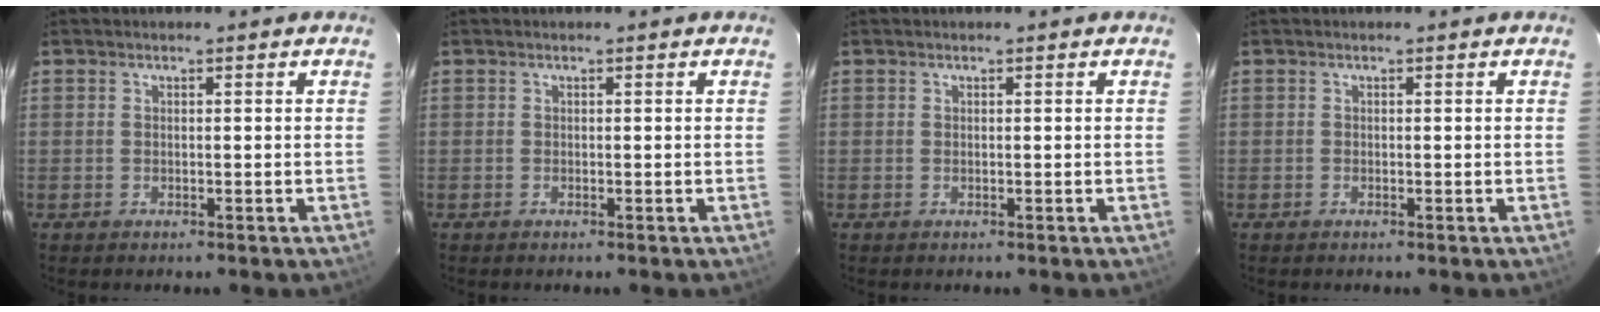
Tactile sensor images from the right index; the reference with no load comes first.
{"total": 0.0}
{"total": 0.0}
{"total": 0.0}